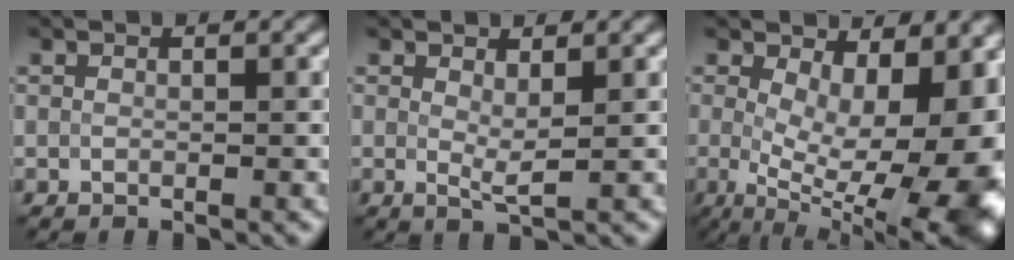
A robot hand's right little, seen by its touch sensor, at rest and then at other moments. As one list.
[{"total": 1.8, "force": [0.7, 0.4, 1.6], "torque": [-0.031, -0.007, 0.015]}, {"total": 16.2, "force": [-0.8, 7.0, 14.5], "torque": [-0.175, -0.017, 0.017]}]